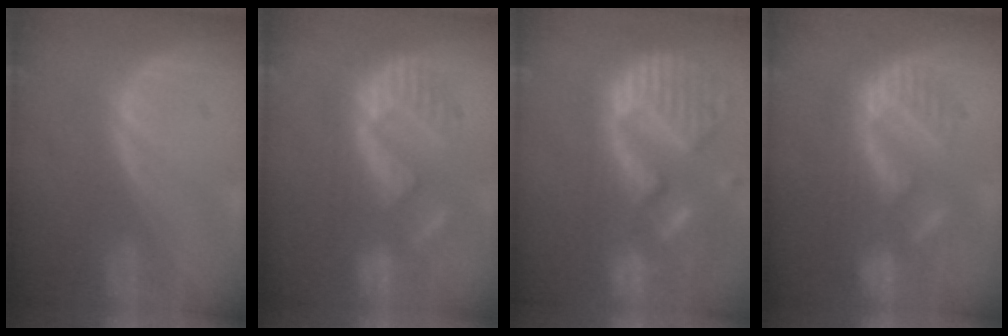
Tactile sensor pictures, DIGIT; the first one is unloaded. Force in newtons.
{"total": 9.1, "press": 9.1, "slide": 1.1}
{"total": 14.3, "press": 11.9, "slide": 7.9}
{"total": 10.4, "press": 9.6, "slide": 3.8}